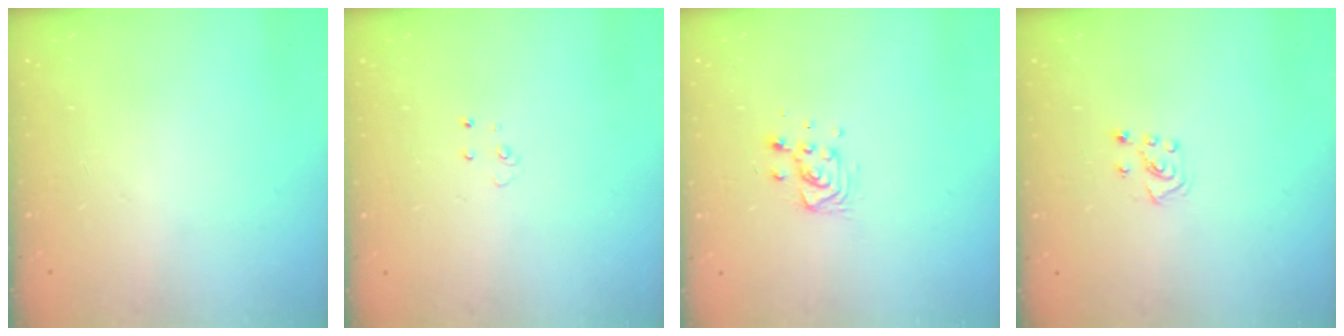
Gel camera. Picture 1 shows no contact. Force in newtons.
{"total": 2.9, "press": 2.9, "slide": 0.2}
{"total": 9.3, "press": 9.0, "slide": 2.3}
{"total": 5.3, "press": 5.3, "slide": 0.5}